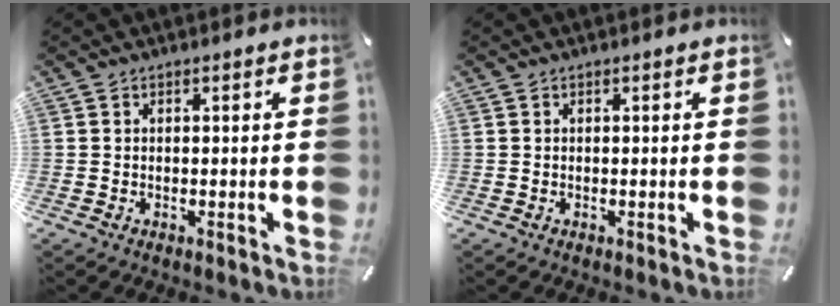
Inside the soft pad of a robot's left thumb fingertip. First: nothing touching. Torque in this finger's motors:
{"motor_torque": [0.00, 0.00, 0.00, 0.00, 0.00]}